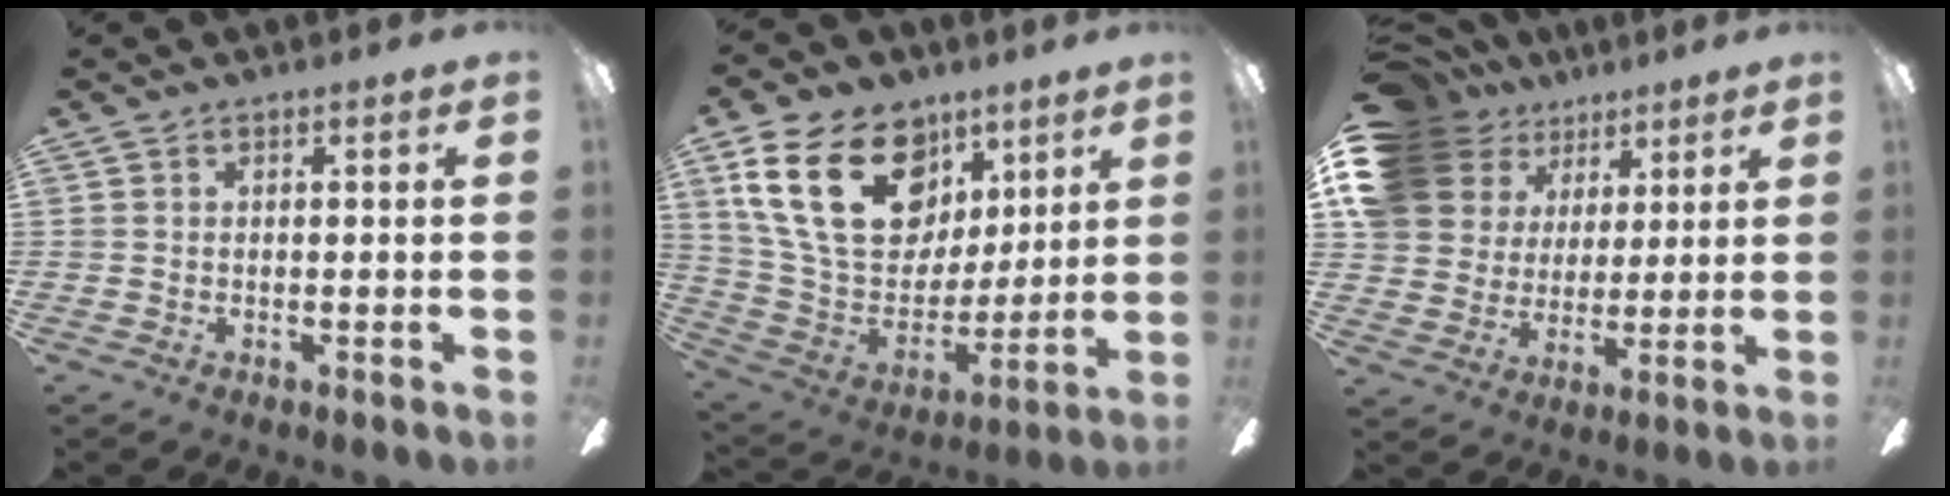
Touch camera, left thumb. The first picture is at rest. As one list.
[{"total": 25.4, "force": [11.3, 16.8, 15.2], "torque": [-0.295, -0.038, 0.204]}, {"total": 18.2, "force": [10.0, 13.4, 7.3], "torque": [-0.162, -0.038, 0.199]}]